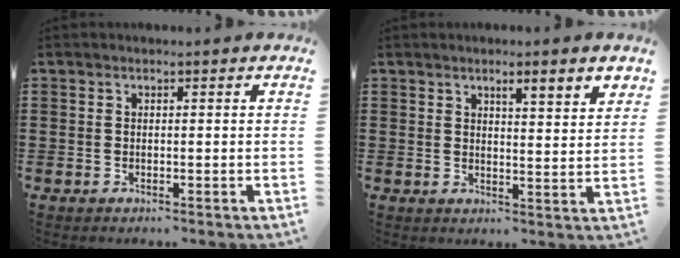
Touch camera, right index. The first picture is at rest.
{"total": 2.2, "force": [1.4, 0.1, 1.6], "torque": [-0.037, -0.002, 0.021]}